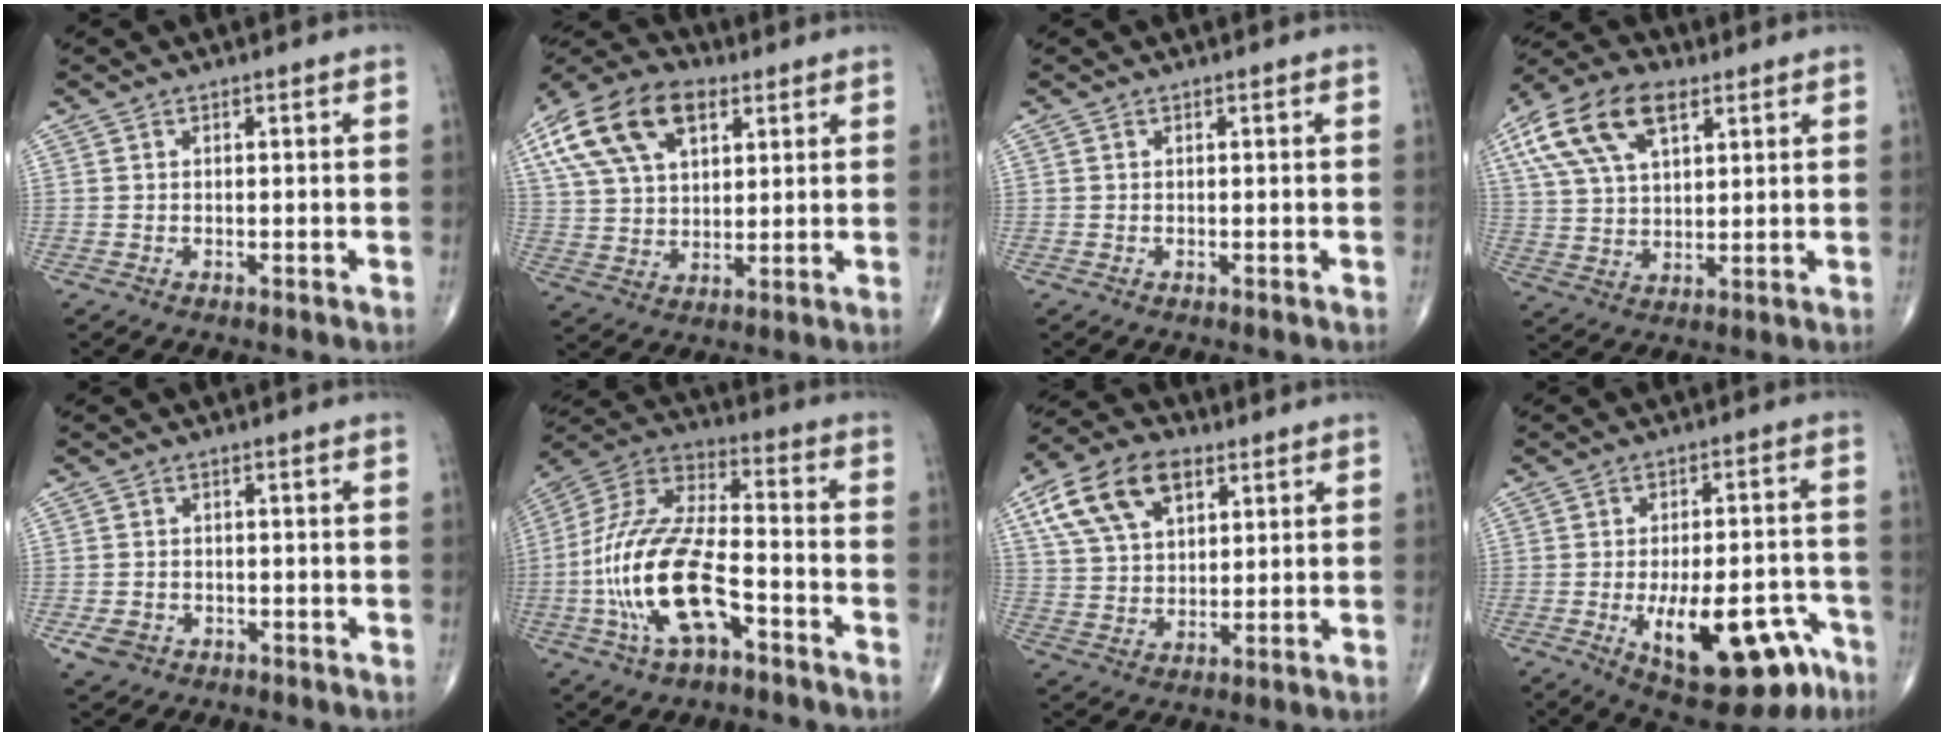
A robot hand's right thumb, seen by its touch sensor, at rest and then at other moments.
{"total": 17.9, "force": [7.8, 10.4, 12.3], "torque": [-0.218, 0.003, 0.140]}
{"total": 0.0}
{"total": 15.9, "force": [7.3, 8.4, 11.3], "torque": [-0.206, 0.001, 0.132]}
{"total": 3.6, "force": [-1.7, 2.8, 1.4], "torque": [-0.024, 0.005, -0.024]}
{"total": 20.3, "force": [-6.7, 9.0, 17.0], "torque": [-0.351, 0.041, -0.120]}
{"total": 14.6, "force": [6.8, 8.6, 9.7], "torque": [-0.162, -0.003, 0.123]}
{"total": 18.4, "force": [-8.1, 7.9, 14.6], "torque": [-0.174, 0.038, -0.098]}